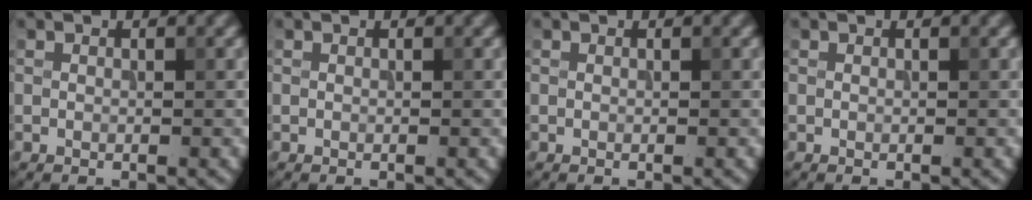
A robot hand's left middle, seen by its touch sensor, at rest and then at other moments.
{"total": 0.0}
{"total": 0.0}
{"total": 0.0}